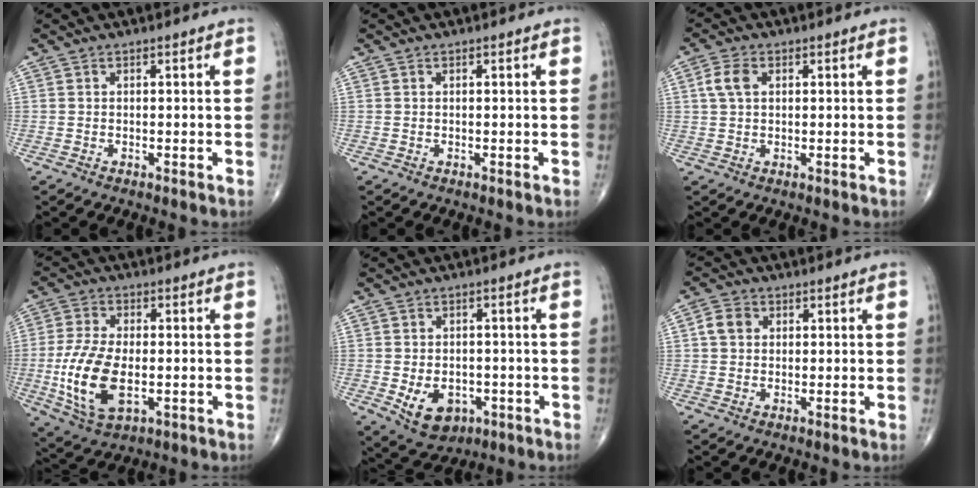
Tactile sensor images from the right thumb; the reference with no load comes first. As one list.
[{"total": 0.0}, {"total": 4.1, "force": [1.1, 2.7, 2.9], "torque": [-0.065, 0.007, 0.019]}, {"total": 13.6, "force": [-2.4, 7.0, 11.4], "torque": [-0.232, -0.005, -0.038]}, {"total": 8.5, "force": [-2.6, 6.2, 5.2], "torque": [-0.064, 0.010, -0.026]}, {"total": 3.8, "force": [0.7, 3.1, 2.0], "torque": [-0.031, 0.007, 0.009]}]